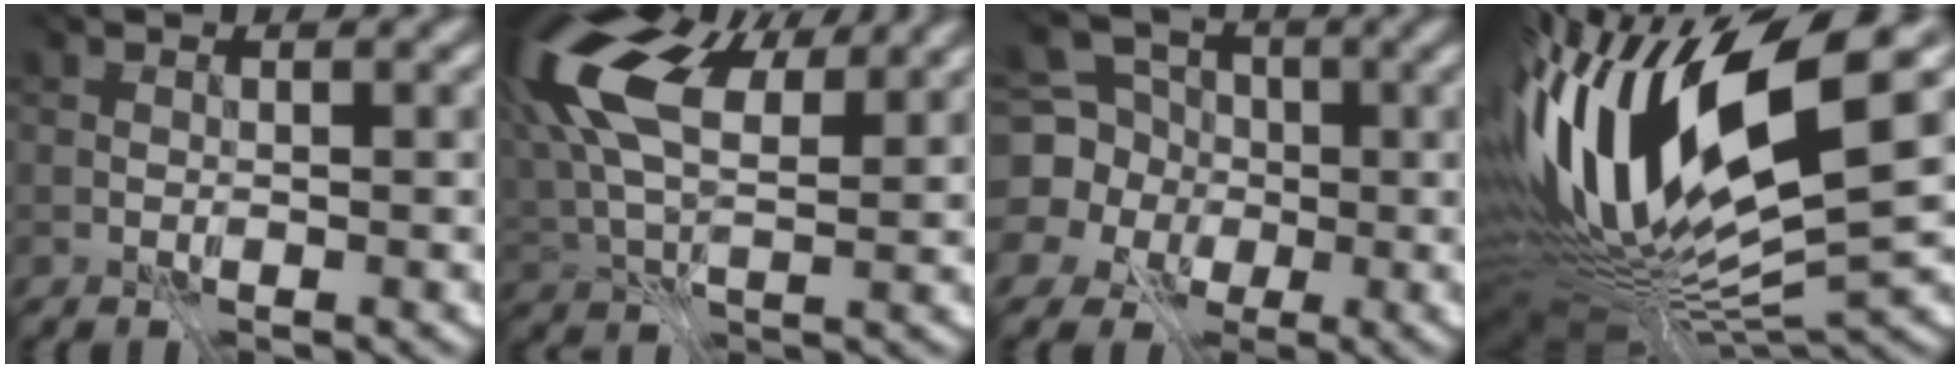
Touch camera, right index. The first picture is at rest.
{"total": 10.2, "force": [3.7, 4.8, 8.3], "torque": [-0.176, 0.006, 0.085]}
{"total": 5.5, "force": [-1.3, 5.2, 1.1], "torque": [-0.046, 0.003, -0.031]}
{"total": 15.9, "force": [0.3, 5.1, 15.1], "torque": [-0.306, -0.026, 0.034]}